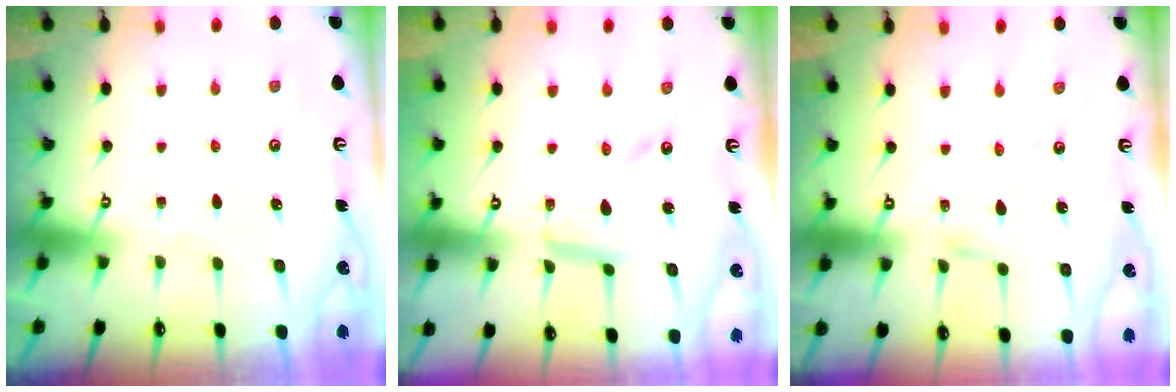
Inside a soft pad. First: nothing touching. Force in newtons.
{"total": 8.4, "press": 8.4, "slide": 0.6}
{"total": 2.4, "press": 2.4, "slide": 0.2}